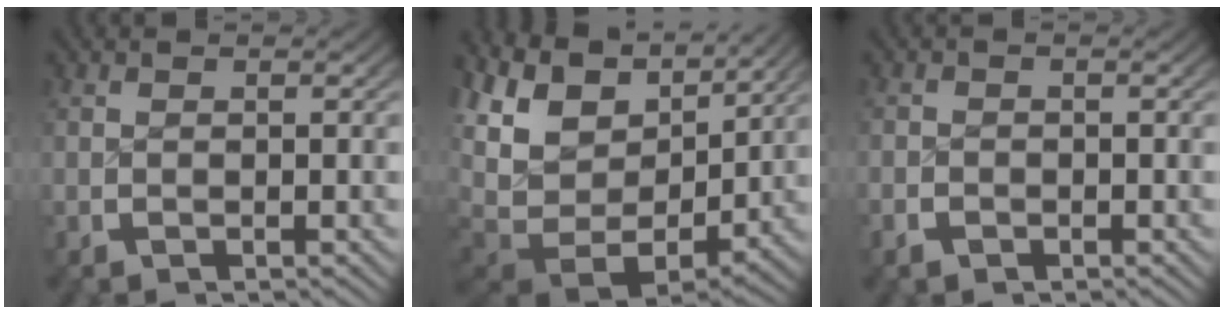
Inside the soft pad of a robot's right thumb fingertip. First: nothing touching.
{"total": 13.2, "force": [0.7, 9.1, 9.5], "torque": [-0.231, -0.050, 0.031]}
{"total": 1.3, "force": [-1.0, 0.9, 0.1], "torque": [-0.002, -0.004, -0.020]}